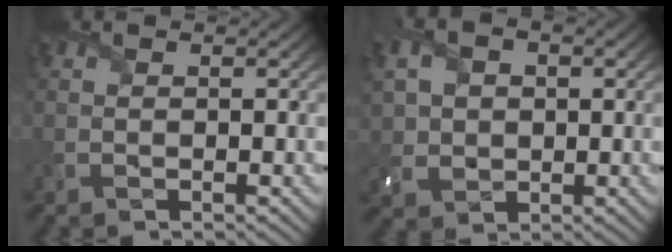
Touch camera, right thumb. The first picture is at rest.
{"total": 6.1, "force": [1.3, 4.7, 3.7], "torque": [-0.111, 0.002, 0.027]}